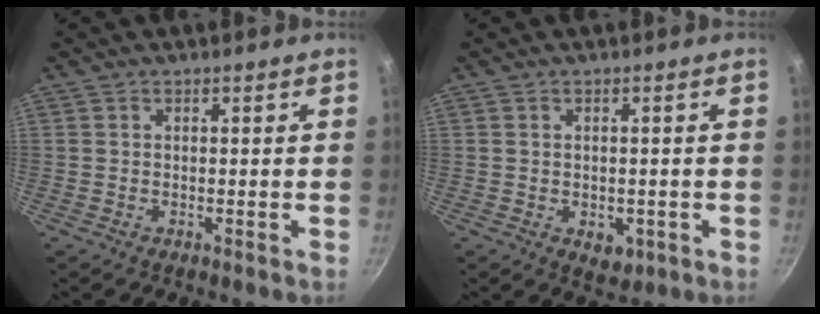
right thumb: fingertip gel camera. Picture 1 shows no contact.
{"total": 3.9, "force": [-1.1, 2.7, 2.6], "torque": [-0.025, 0.003, -0.006]}